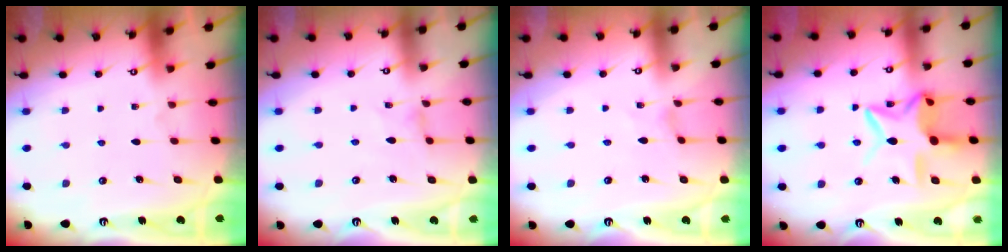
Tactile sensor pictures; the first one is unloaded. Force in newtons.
{"total": 0.0}
{"total": 0.0}
{"total": 12.4, "press": 12.3, "slide": 1.0}